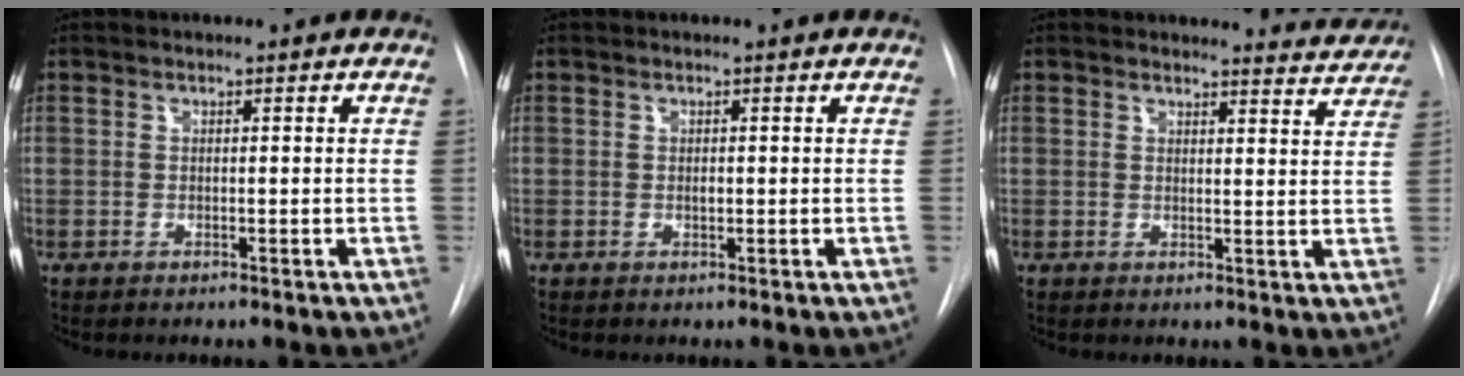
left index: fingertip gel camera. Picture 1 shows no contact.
{"total": 0.5, "force": [0.2, 0.2, 0.5], "torque": [-0.010, 0.003, 0.005]}
{"total": 5.5, "force": [5.5, 0.5, -0.5], "torque": [0.011, -0.031, 0.044]}